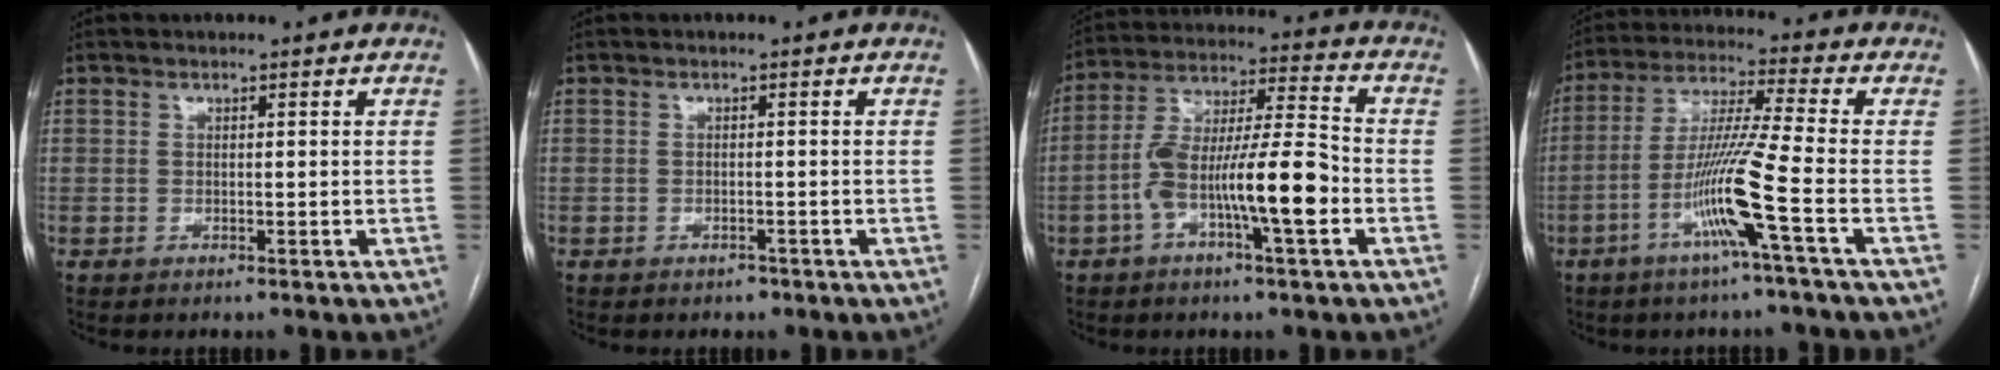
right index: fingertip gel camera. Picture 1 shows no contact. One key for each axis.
{"total": 1.2, "fx": -0.8, "fy": 0.7, "fz": 0.3, "tx": -0.008, "ty": 0.002, "tz": -0.011}
{"total": 14.1, "fx": -4.4, "fy": 1.7, "fz": 13.3, "tx": -0.246, "ty": 0.016, "tz": -0.078}
{"total": 11.5, "fx": -4.5, "fy": -1.9, "fz": 10.4, "tx": -0.205, "ty": -0.006, "tz": -0.092}